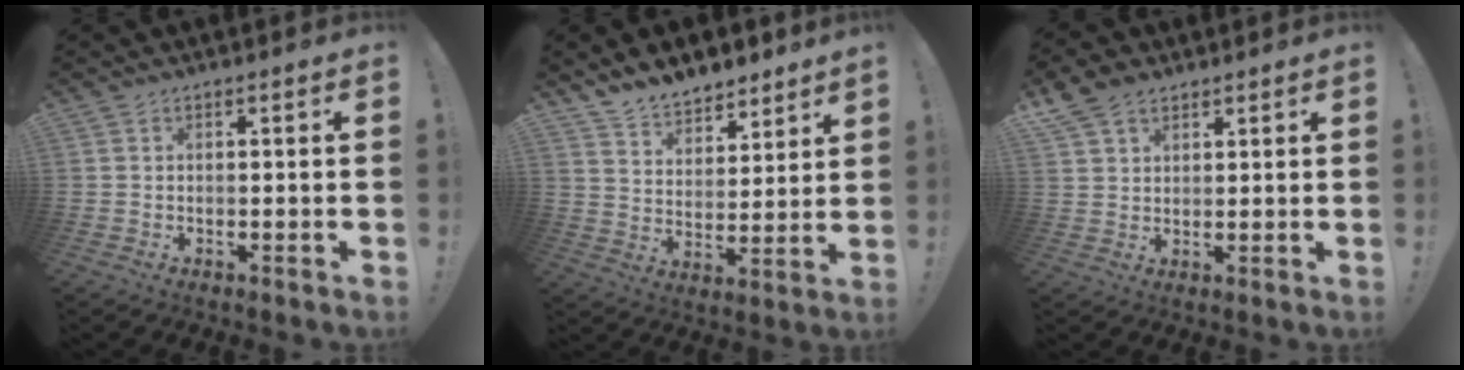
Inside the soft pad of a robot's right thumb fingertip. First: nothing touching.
{"total": 9.3, "force": [8.4, 3.6, 1.4], "torque": [-0.036, -0.065, 0.163]}
{"total": 7.2, "force": [4.9, 4.5, 2.6], "torque": [-0.049, -0.018, 0.097]}